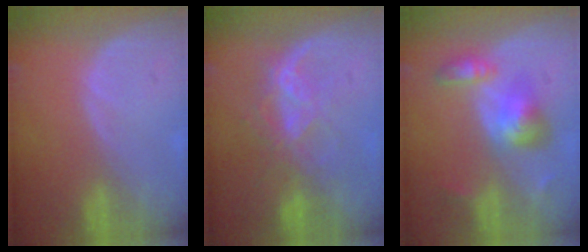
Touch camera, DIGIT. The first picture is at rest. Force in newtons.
{"total": 6.6, "press": 6.1, "slide": 2.7}
{"total": 6.2, "press": 6.0, "slide": 1.5}